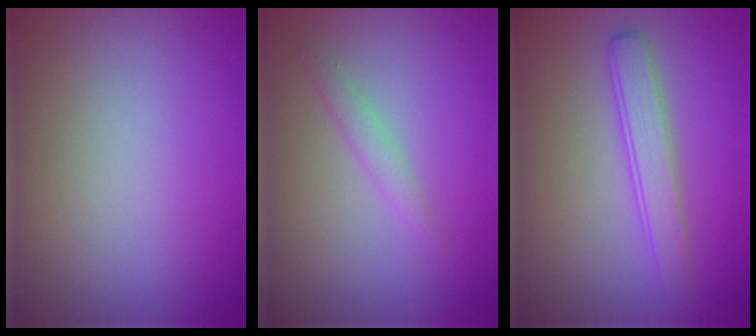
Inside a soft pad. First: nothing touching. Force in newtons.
{"total": 1.4, "press": 1.4, "slide": 0.1}
{"total": 2.9, "press": 2.9, "slide": 0.1}